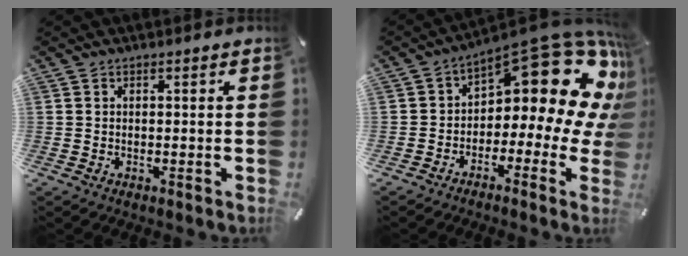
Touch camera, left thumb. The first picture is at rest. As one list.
[{"total": 17.0, "force": [8.8, 7.7, 12.3], "torque": [-0.156, -0.078, 0.142]}]